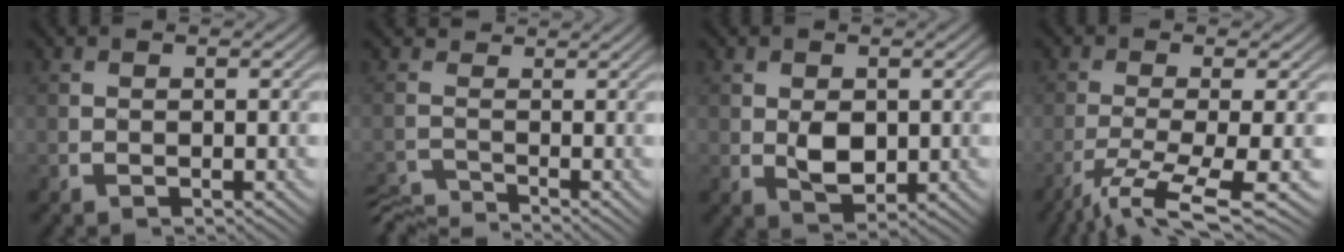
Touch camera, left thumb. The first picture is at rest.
{"total": 3.9, "force": [-3.6, 1.1, 1.2], "torque": [-0.034, -0.018, -0.075]}
{"total": 3.3, "force": [0.1, 2.2, 2.5], "torque": [-0.050, -0.005, 0.007]}
{"total": 7.6, "force": [-4.3, 1.4, 6.1], "torque": [-0.103, -0.008, -0.082]}